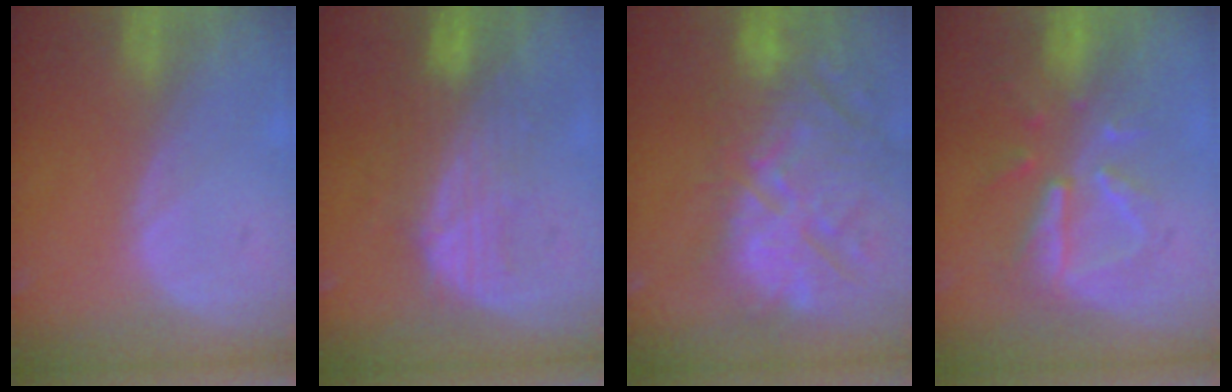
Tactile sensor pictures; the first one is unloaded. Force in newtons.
{"total": 7.2, "press": 7.0, "slide": 1.5}
{"total": 14.9, "press": 12.8, "slide": 7.7}
{"total": 8.1, "press": 7.4, "slide": 3.2}